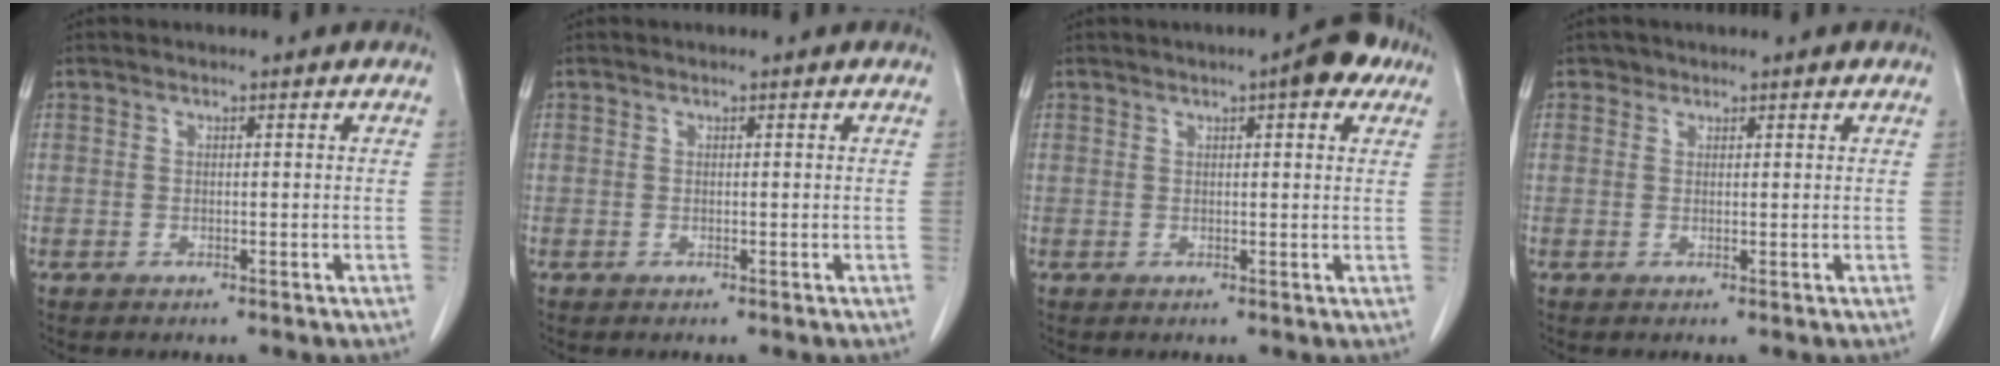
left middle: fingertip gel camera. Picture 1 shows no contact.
{"total": 0.0}
{"total": 5.1, "force": [2.9, 1.3, 4.1], "torque": [-0.053, 0.008, 0.031]}
{"total": 1.0, "force": [0.7, 0.6, -0.2], "torque": [0.006, 0.002, 0.007]}